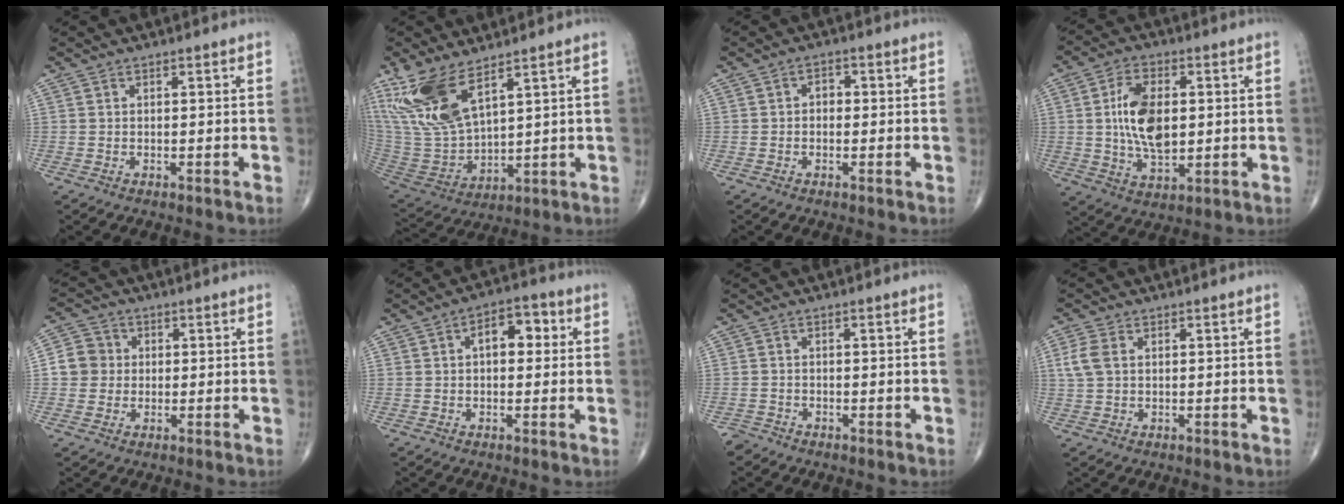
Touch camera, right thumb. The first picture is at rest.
{"total": 15.4, "force": [9.3, 5.9, 10.7], "torque": [-0.223, -0.044, 0.205]}
{"total": 2.2, "force": [0.0, 1.7, 1.4], "torque": [-0.011, 0.011, -0.006]}
{"total": 12.2, "force": [1.2, 6.8, 10.0], "torque": [-0.173, -0.004, 0.026]}
{"total": 5.6, "force": [0.2, 5.4, 1.6], "torque": [-0.006, 0.009, -0.005]}
{"total": 6.7, "force": [1.2, 3.9, 5.3], "torque": [-0.059, 0.018, 0.009]}
{"total": 1.4, "force": [-1.2, 0.5, -0.4], "torque": [0.008, -0.002, -0.028]}
{"total": 4.0, "force": [0.9, 2.6, 2.9], "torque": [-0.075, 0.006, 0.017]}